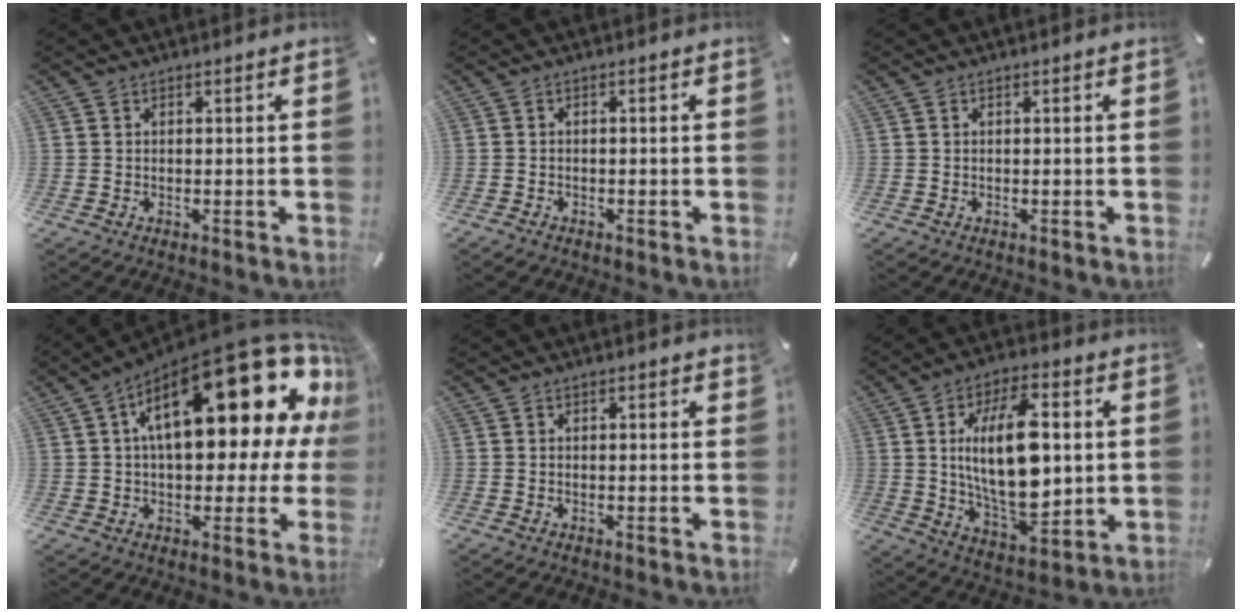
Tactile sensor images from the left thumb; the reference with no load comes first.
{"total": 0.7, "force": [-0.6, 0.3, 0.2], "torque": [-0.004, 0.002, -0.014]}
{"total": 0.0}
{"total": 27.8, "force": [10.4, 11.7, 22.9], "torque": [-0.344, -0.073, 0.170]}
{"total": 0.7, "force": [0.2, 0.3, 0.6], "torque": [-0.003, -0.001, 0.001]}
{"total": 20.1, "force": [2.6, 10.3, 17.1], "torque": [-0.317, -0.011, 0.038]}